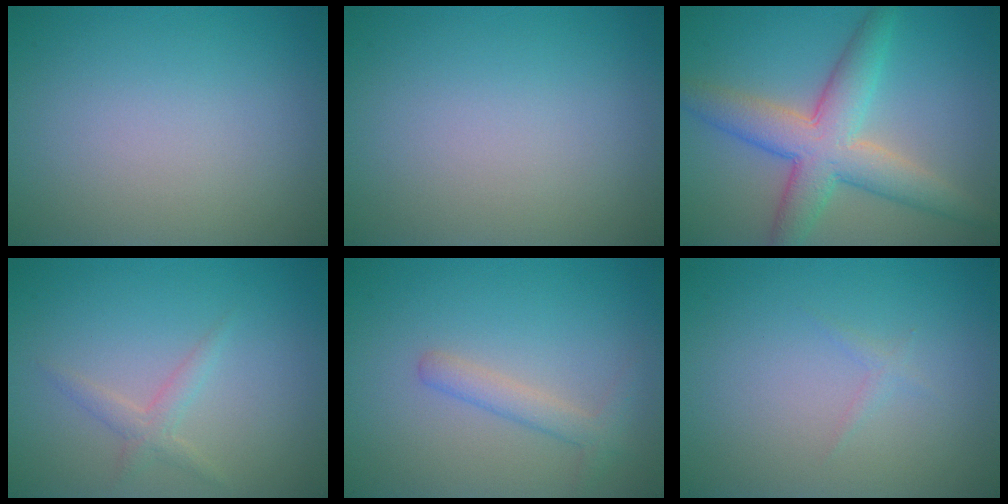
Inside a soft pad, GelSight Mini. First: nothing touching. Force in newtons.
{"total": 0.0}
{"total": 6.7, "press": 6.7, "slide": 0.2}
{"total": 1.5, "press": 1.5, "slide": 0.1}
{"total": 2.0, "press": 2.0, "slide": 0.0}
{"total": 0.6, "press": 0.6, "slide": 0.0}